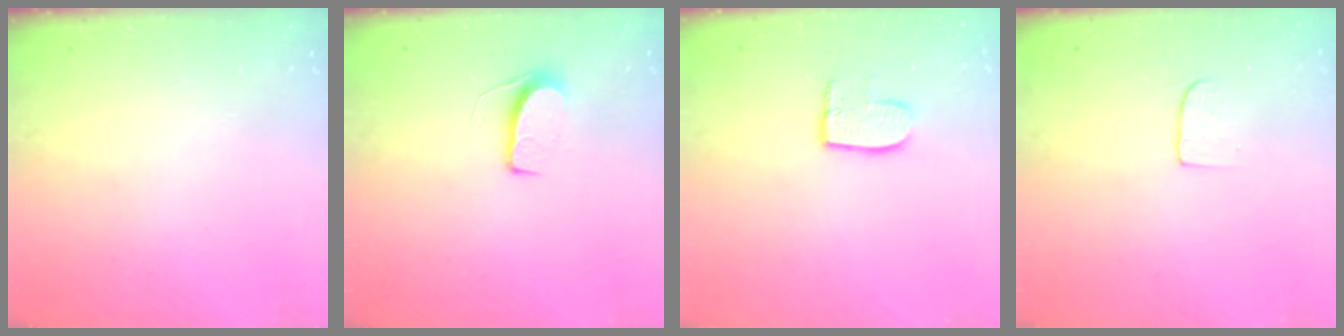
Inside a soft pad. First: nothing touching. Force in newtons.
{"total": 6.6, "press": 6.6, "slide": 0.5}
{"total": 8.0, "press": 8.0, "slide": 0.7}
{"total": 4.7, "press": 4.7, "slide": 0.4}